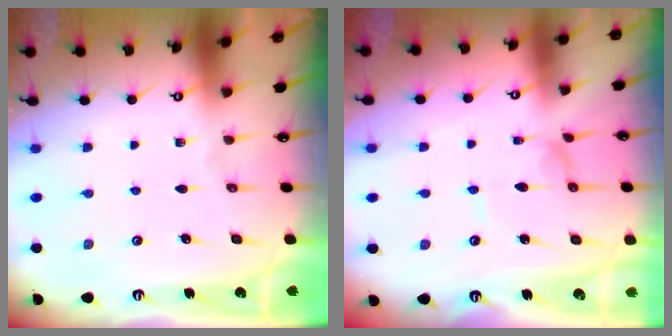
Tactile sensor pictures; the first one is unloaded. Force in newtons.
{"total": 0.0}